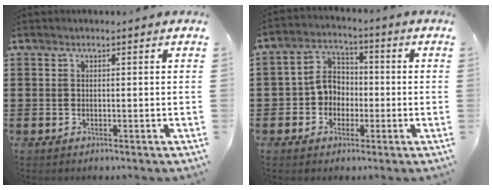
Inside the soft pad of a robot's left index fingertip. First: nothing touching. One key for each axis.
{"total": 5.7, "fx": -1.1, "fy": 5.0, "fz": 2.6, "tx": -0.069, "ty": 0.016, "tz": -0.024}